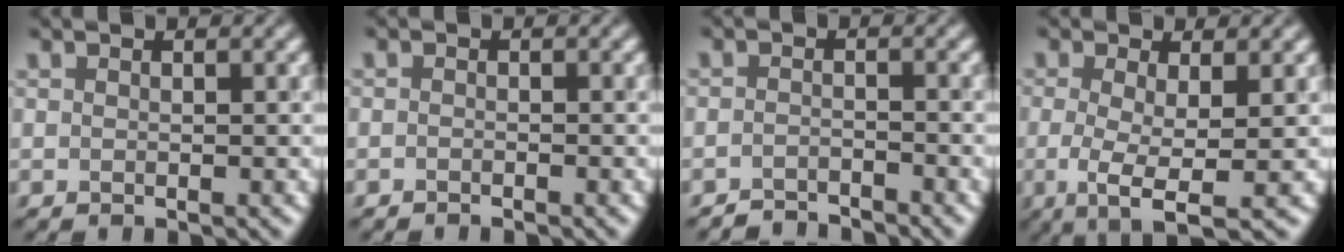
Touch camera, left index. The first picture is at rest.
{"total": 0.7, "force": [-0.6, 0.0, -0.2], "torque": [0.005, 0.003, -0.009]}
{"total": 2.4, "force": [-2.4, 0.2, -0.1], "torque": [0.009, 0.005, -0.044]}
{"total": 4.7, "force": [-1.0, 1.5, 4.3], "torque": [-0.084, -0.010, -0.014]}